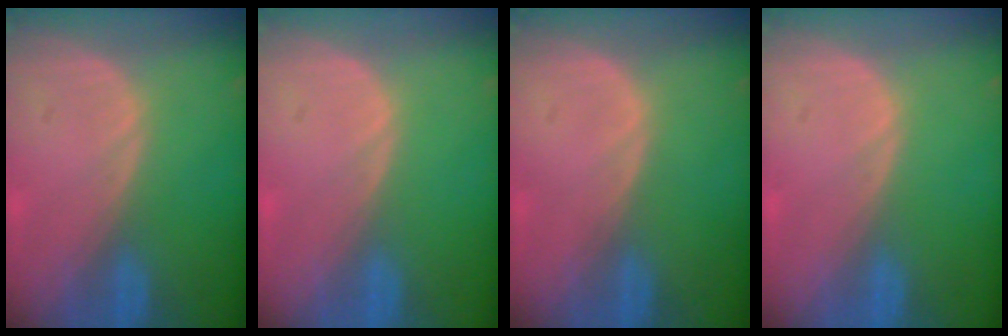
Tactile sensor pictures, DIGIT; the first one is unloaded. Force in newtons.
{"total": 0.0}
{"total": 0.0}
{"total": 0.0}